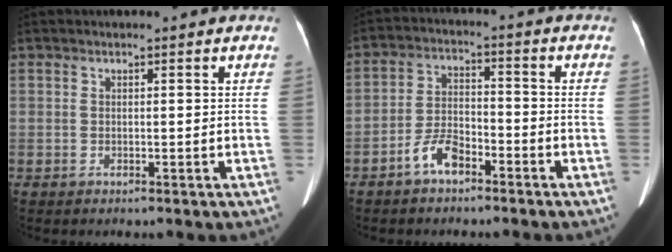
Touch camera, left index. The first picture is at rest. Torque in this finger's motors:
{"motor_torque": [0.18, 0.16, 0.09, 0.02]}